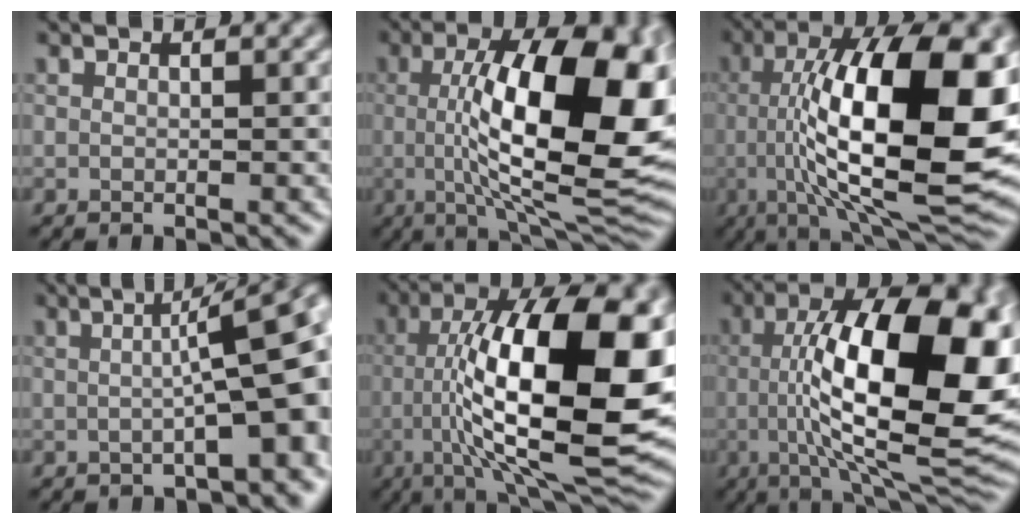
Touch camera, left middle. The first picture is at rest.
{"total": 15.1, "force": [0.6, 5.2, 14.1], "torque": [-0.202, 0.004, 0.005]}
{"total": 16.4, "force": [-0.2, 5.2, 15.6], "torque": [-0.244, 0.021, -0.005]}
{"total": 9.5, "force": [-0.6, 2.7, 9.0], "torque": [-0.109, 0.016, -0.010]}
{"total": 16.5, "force": [-0.9, 5.0, 15.7], "torque": [-0.246, 0.029, -0.014]}
{"total": 16.8, "force": [0.6, 5.8, 15.8], "torque": [-0.237, 0.019, 0.006]}